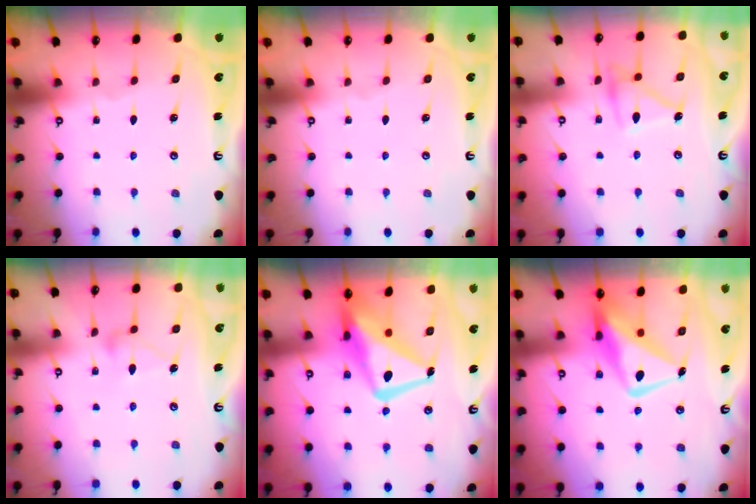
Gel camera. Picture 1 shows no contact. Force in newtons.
{"total": 0.0}
{"total": 13.7, "press": 13.7, "slide": 0.9}
{"total": 9.8, "press": 9.8, "slide": 0.2}
{"total": 15.2, "press": 15.1, "slide": 1.9}
{"total": 13.0, "press": 12.9, "slide": 1.7}